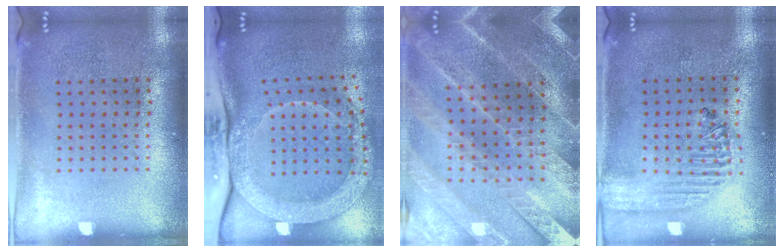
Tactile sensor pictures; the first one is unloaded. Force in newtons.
{"total": 2.7, "press": 2.2, "slide": 1.6}
{"total": 2.8, "press": 2.8, "slide": 0.5}
{"total": 1.8, "press": 1.6, "slide": 0.7}